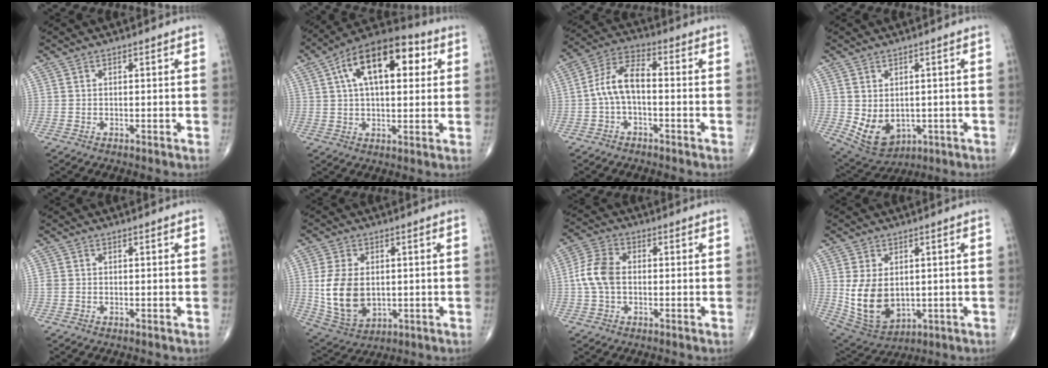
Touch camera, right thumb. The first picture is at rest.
{"total": 17.9, "force": [5.4, 9.0, 14.5], "torque": [-0.206, 0.022, 0.076]}
{"total": 8.0, "force": [-1.1, 4.0, 6.8], "torque": [-0.134, 0.035, -0.032]}
{"total": 8.6, "force": [-1.1, 6.2, 5.8], "torque": [-0.082, -0.008, 0.008]}
{"total": 1.0, "force": [0.1, 0.9, 0.5], "torque": [-0.012, 0.002, 0.003]}
{"total": 12.6, "force": [0.1, 8.3, 9.4], "torque": [-0.174, -0.010, 0.022]}
{"total": 7.4, "force": [-0.2, 4.9, 5.6], "torque": [-0.119, 0.019, -0.012]}
{"total": 11.1, "force": [0.2, 7.6, 8.1], "torque": [-0.137, -0.012, 0.031]}